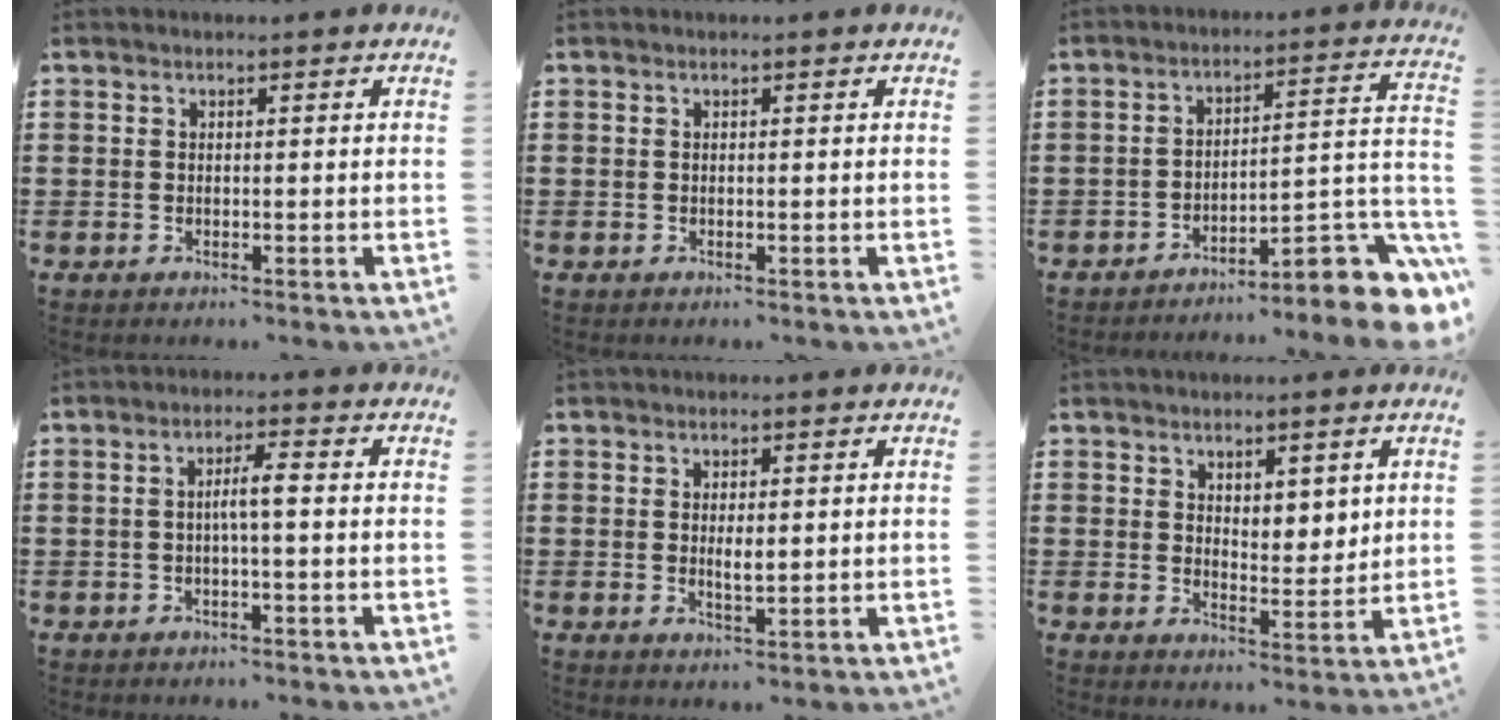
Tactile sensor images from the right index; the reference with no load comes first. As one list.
[{"total": 0.0}, {"total": 7.7, "force": [-5.0, 1.9, 5.6], "torque": [-0.071, -0.008, -0.096]}, {"total": 3.3, "force": [-0.3, 0.3, 3.3], "torque": [-0.061, 0.001, -0.008]}, {"total": 2.2, "force": [0.2, 0.7, 2.1], "torque": [-0.040, -0.001, 0.004]}, {"total": 3.9, "force": [3.1, 2.1, 1.0], "torque": [-0.020, 0.000, 0.056]}]